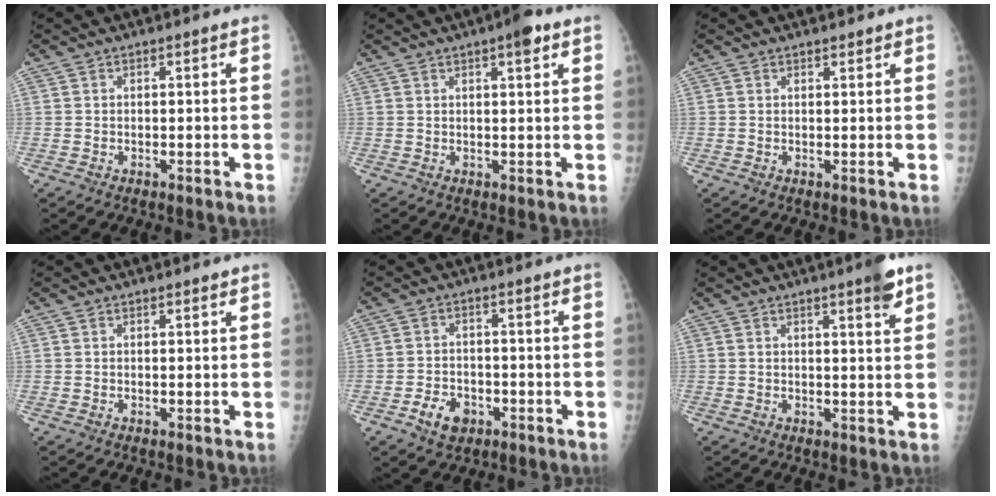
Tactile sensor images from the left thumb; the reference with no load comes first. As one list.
[{"total": 3.9, "force": [2.2, 1.0, 3.1], "torque": [-0.037, -0.006, 0.026]}, {"total": 1.0, "force": [0.9, 0.4, 0.2], "torque": [-0.001, -0.006, 0.012]}, {"total": 0.9, "force": [0.8, 0.3, 0.2], "torque": [-0.002, -0.003, 0.012]}, {"total": 5.1, "force": [-2.3, 3.7, 2.6], "torque": [-0.033, 0.013, -0.034]}, {"total": 4.4, "force": [2.9, 0.4, 3.4], "torque": [-0.040, -0.017, 0.036]}]